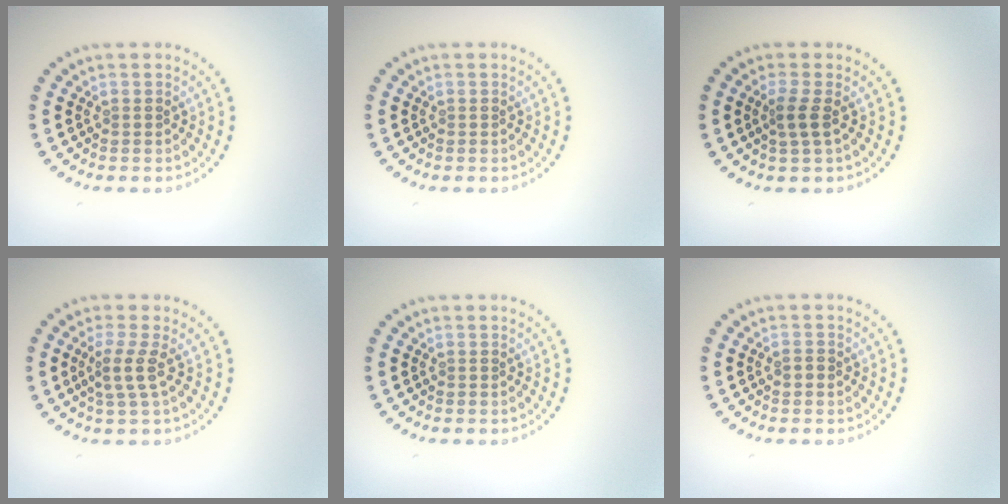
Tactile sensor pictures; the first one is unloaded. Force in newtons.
{"total": 0.0}
{"total": 1.6, "press": 1.2, "slide": 1.0}
{"total": 2.2, "press": 1.7, "slide": 1.4}
{"total": 0.0}
{"total": 0.8, "press": 0.8, "slide": 0.1}